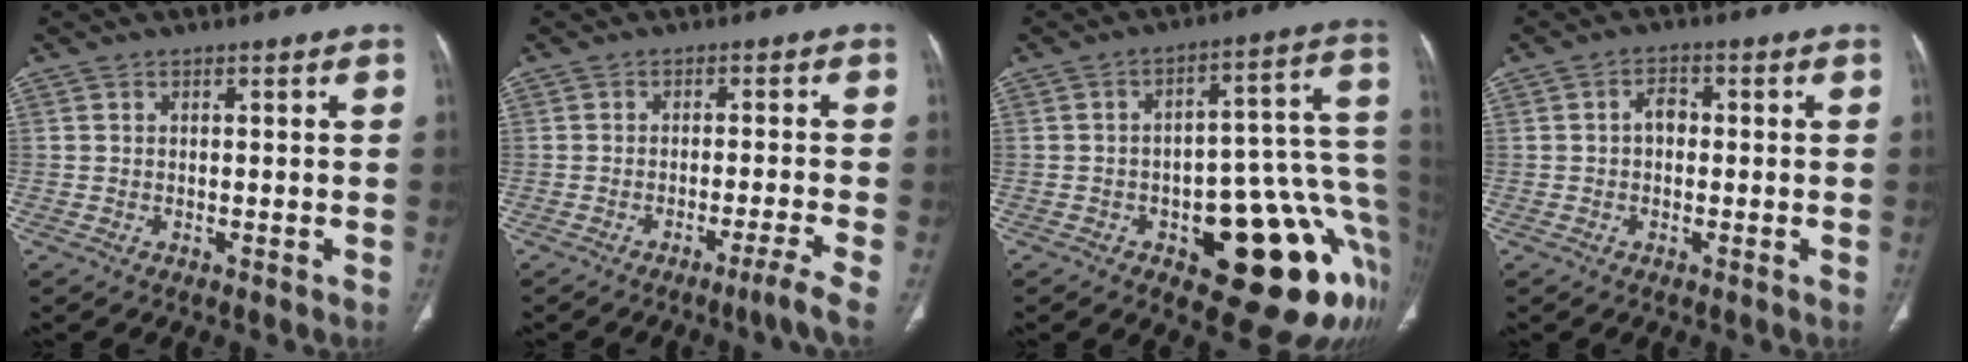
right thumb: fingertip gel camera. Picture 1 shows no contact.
{"total": 3.9, "force": [-2.6, -1.4, 2.5], "torque": [-0.057, 0.009, -0.049]}
{"total": 22.7, "force": [-8.3, 9.6, 18.8], "torque": [-0.154, 0.061, -0.097]}
{"total": 2.9, "force": [-0.1, 2.1, 2.0], "torque": [-0.026, 0.012, -0.007]}